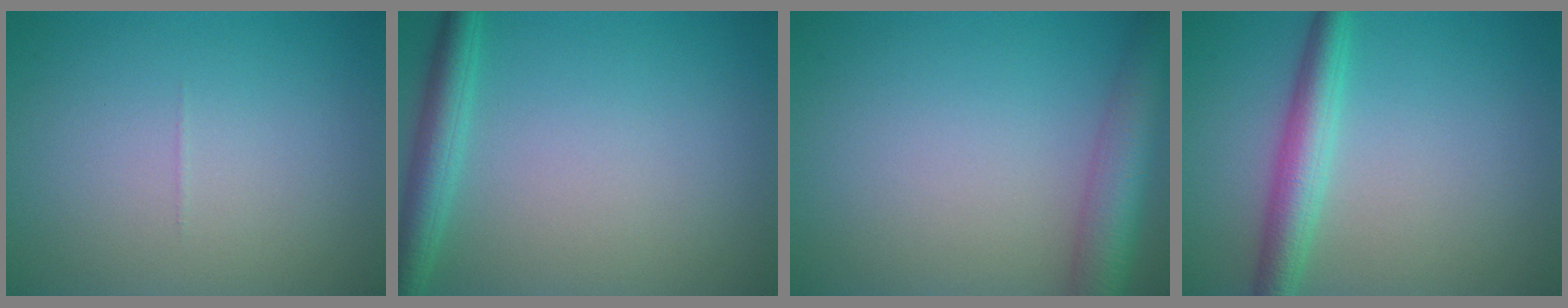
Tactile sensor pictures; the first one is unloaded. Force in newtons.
{"total": 3.1, "press": 3.1, "slide": 0.2}
{"total": 5.3, "press": 5.3, "slide": 0.3}
{"total": 3.9, "press": 3.9, "slide": 0.1}